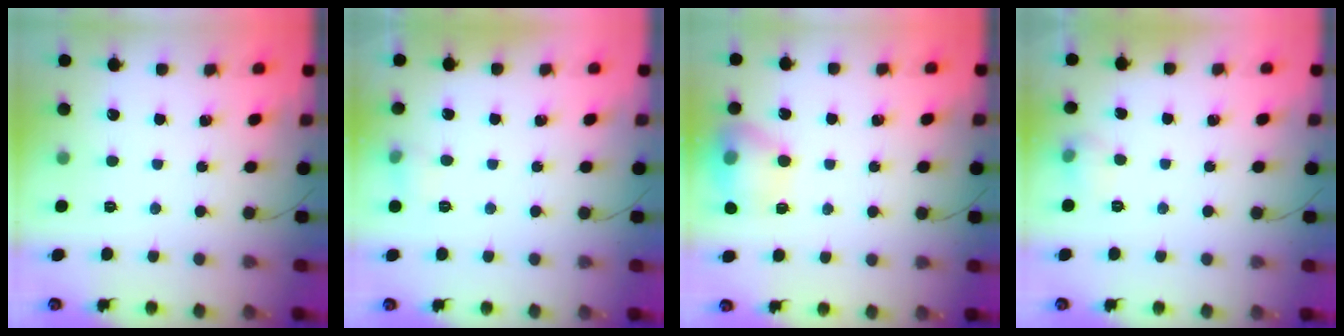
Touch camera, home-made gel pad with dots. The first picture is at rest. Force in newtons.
{"total": 4.7, "press": 4.5, "slide": 1.4}
{"total": 14.2, "press": 14.2, "slide": 1.2}
{"total": 6.4, "press": 5.6, "slide": 3.1}